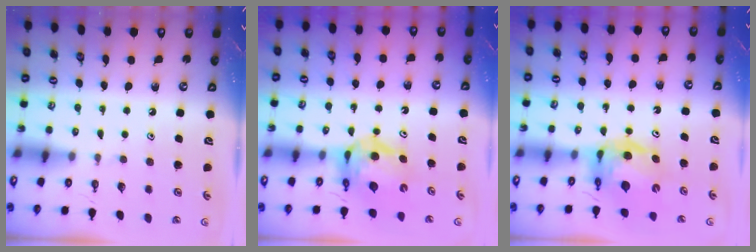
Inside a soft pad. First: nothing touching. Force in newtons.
{"total": 9.7, "press": 9.6, "slide": 1.2}
{"total": 7.6, "press": 7.5, "slide": 0.9}